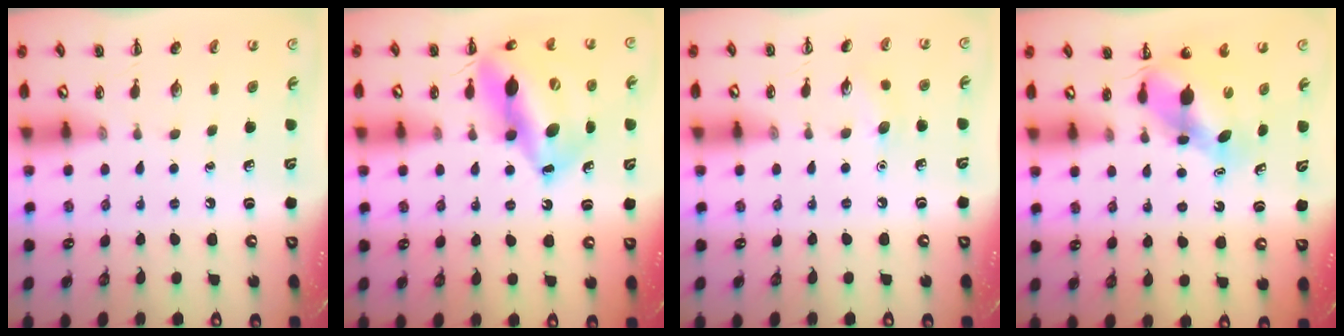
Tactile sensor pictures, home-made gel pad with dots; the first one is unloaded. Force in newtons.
{"total": 17.5, "press": 16.9, "slide": 4.7}
{"total": 5.8, "press": 5.6, "slide": 1.7}
{"total": 6.2, "press": 6.1, "slide": 1.1}